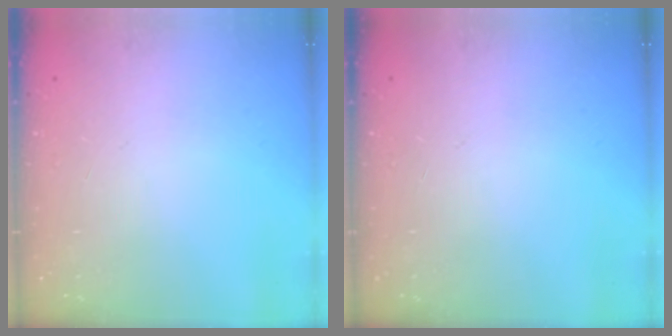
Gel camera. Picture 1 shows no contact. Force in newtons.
{"total": 0.0}